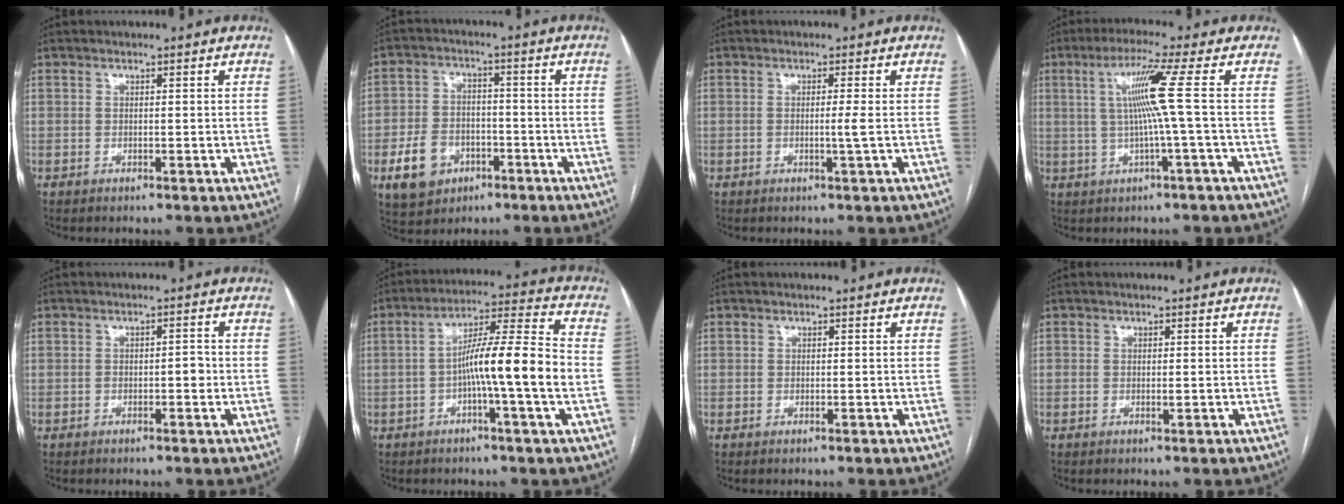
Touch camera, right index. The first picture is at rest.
{"total": 8.6, "force": [-3.6, 6.7, 4.1], "torque": [-0.091, 0.011, -0.052]}
{"total": 1.7, "force": [-0.3, -0.6, 1.6], "torque": [-0.028, -0.002, -0.008]}
{"total": 7.1, "force": [0.7, -2.2, 6.8], "torque": [-0.125, 0.009, 0.022]}
{"total": 1.8, "force": [-0.7, 0.7, 1.5], "torque": [-0.019, 0.006, -0.011]}
{"total": 11.9, "force": [-2.3, -0.5, 11.6], "torque": [-0.195, 0.014, -0.045]}
{"total": 0.0}
{"total": 0.5, "force": [-0.2, 0.2, 0.5], "torque": [-0.007, 0.000, -0.003]}